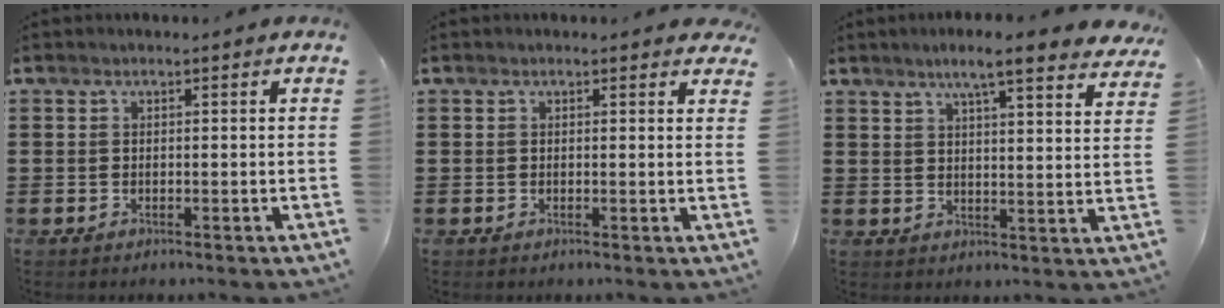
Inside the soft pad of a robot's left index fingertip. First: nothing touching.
{"total": 0.8, "force": [0.6, 0.3, 0.5], "torque": [-0.003, -0.001, 0.010]}
{"total": 6.0, "force": [4.9, 0.1, 3.5], "torque": [-0.075, -0.017, 0.081]}